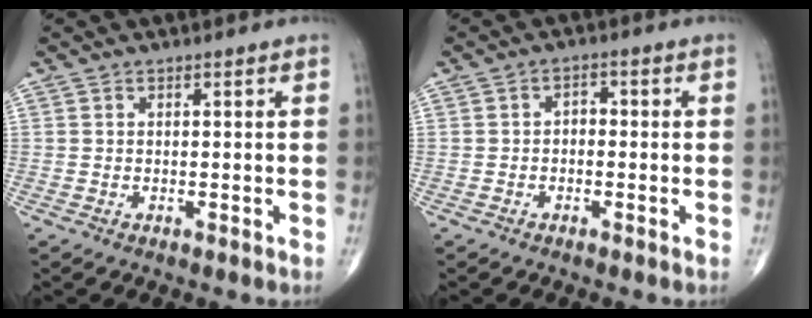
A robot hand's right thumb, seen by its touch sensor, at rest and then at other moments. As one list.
[{"total": 2.1, "force": [-0.4, 1.5, 1.4], "torque": [-0.013, 0.012, -0.014]}]